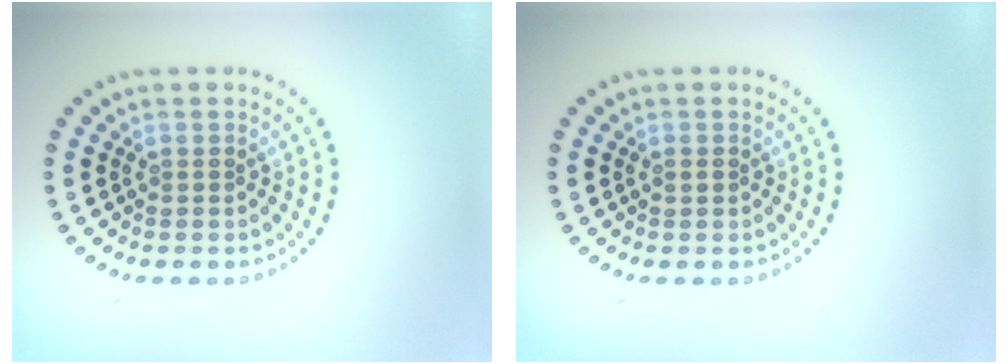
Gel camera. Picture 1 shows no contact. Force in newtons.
{"total": 0.7, "press": 0.7, "slide": 0.1}